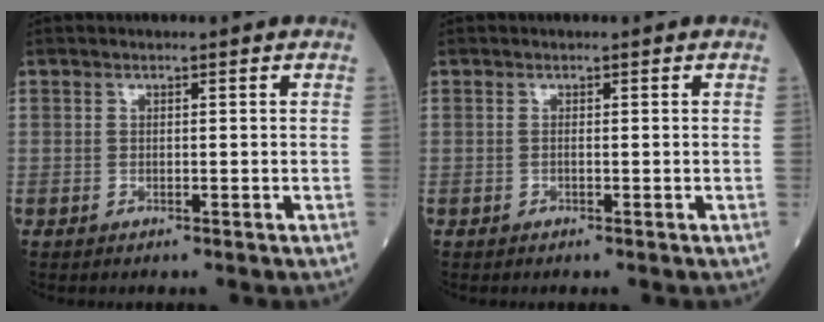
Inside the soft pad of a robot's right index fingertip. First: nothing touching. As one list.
[{"total": 0.0}]